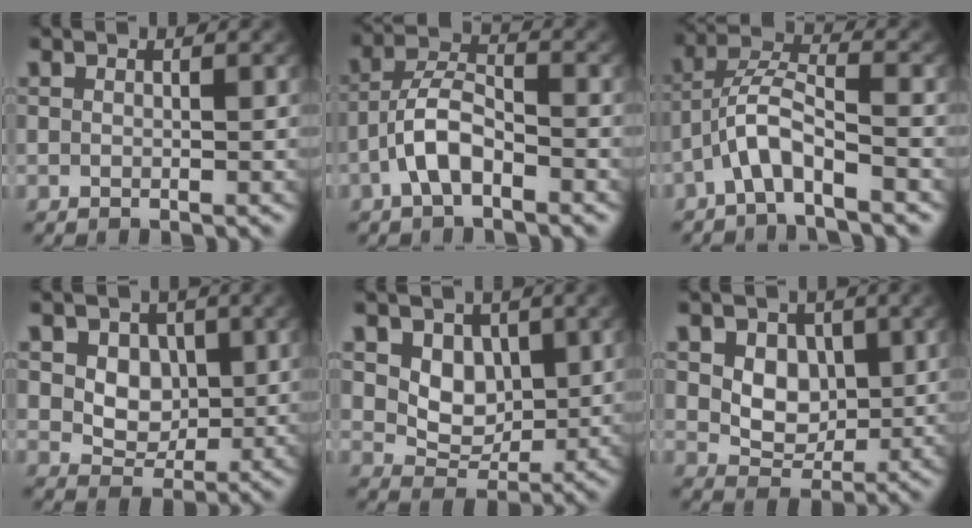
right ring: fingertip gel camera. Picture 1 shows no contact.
{"total": 4.6, "force": [-1.9, 2.8, 3.2], "torque": [-0.065, -0.015, -0.032]}
{"total": 5.0, "force": [-1.1, 3.1, 3.7], "torque": [-0.082, -0.007, -0.028]}
{"total": 6.0, "force": [1.6, 4.9, 2.9], "torque": [-0.055, -0.018, 0.036]}
{"total": 5.4, "force": [1.5, 4.2, 3.1], "torque": [-0.054, -0.018, 0.036]}
{"total": 5.4, "force": [1.4, 4.3, 3.0], "torque": [-0.050, -0.018, 0.035]}